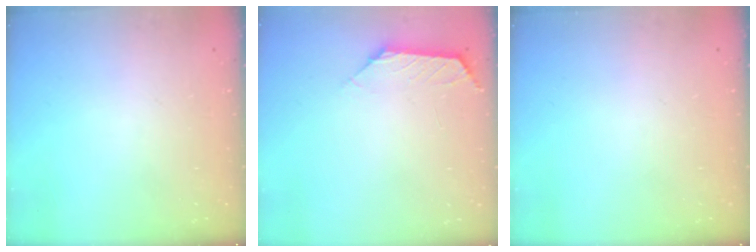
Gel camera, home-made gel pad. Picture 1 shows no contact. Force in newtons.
{"total": 1.0, "press": 0.8, "slide": 0.5}
{"total": 0.0}